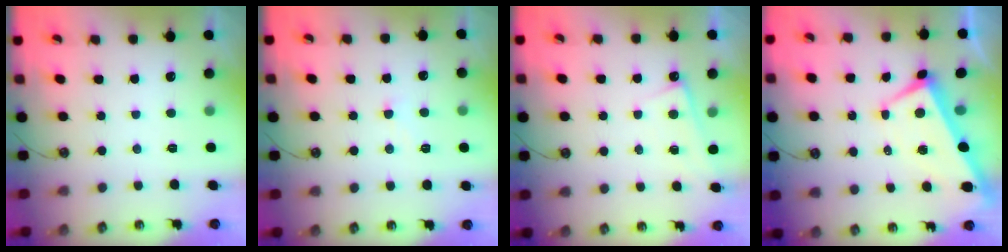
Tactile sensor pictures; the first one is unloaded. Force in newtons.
{"total": 2.6, "press": 2.5, "slide": 0.6}
{"total": 0.8, "press": 0.8, "slide": 0.2}
{"total": 0.9, "press": 0.4, "slide": 0.8}